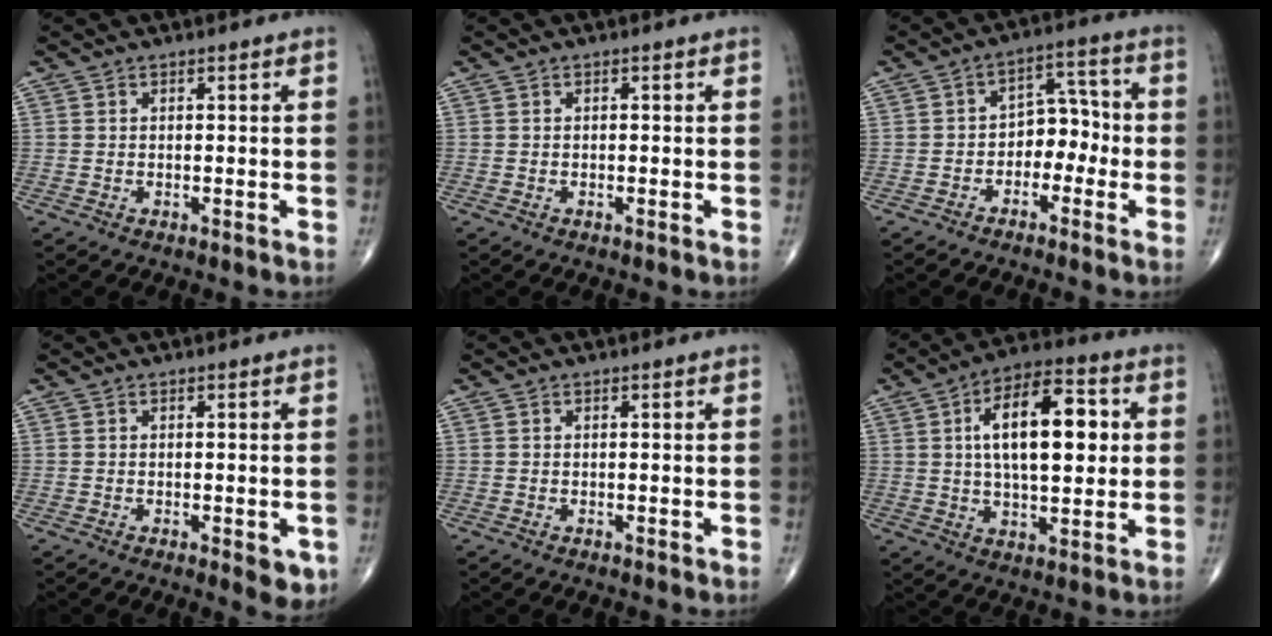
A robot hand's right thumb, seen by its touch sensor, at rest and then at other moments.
{"total": 0.0}
{"total": 6.9, "force": [-2.1, 4.9, 4.4], "torque": [-0.029, 0.042, -0.045]}
{"total": 4.1, "force": [-1.3, 1.6, 3.6], "torque": [-0.030, -0.005, -0.014]}
{"total": 0.0}
{"total": 17.0, "force": [3.1, 7.8, 14.7], "torque": [-0.219, 0.012, 0.046]}